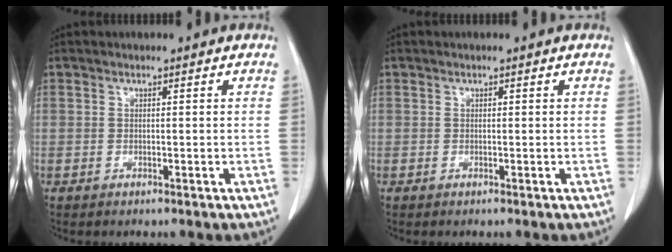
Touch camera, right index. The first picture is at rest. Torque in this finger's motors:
{"motor_torque": [0.06, -0.04, 0.04, 0.01]}